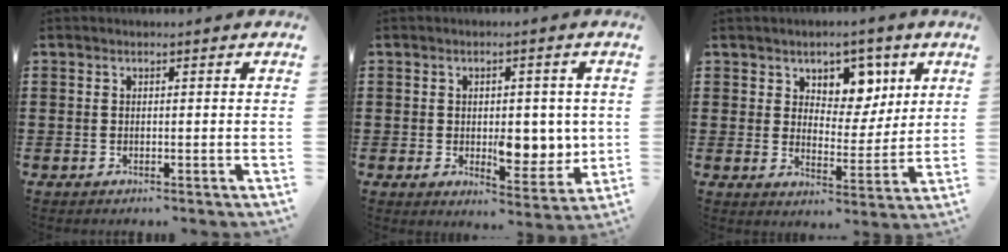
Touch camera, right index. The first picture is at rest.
{"total": 7.4, "force": [0.1, 4.5, 5.9], "torque": [-0.072, -0.001, -0.002]}
{"total": 6.0, "force": [3.7, 4.3, 1.9], "torque": [-0.048, -0.007, 0.061]}